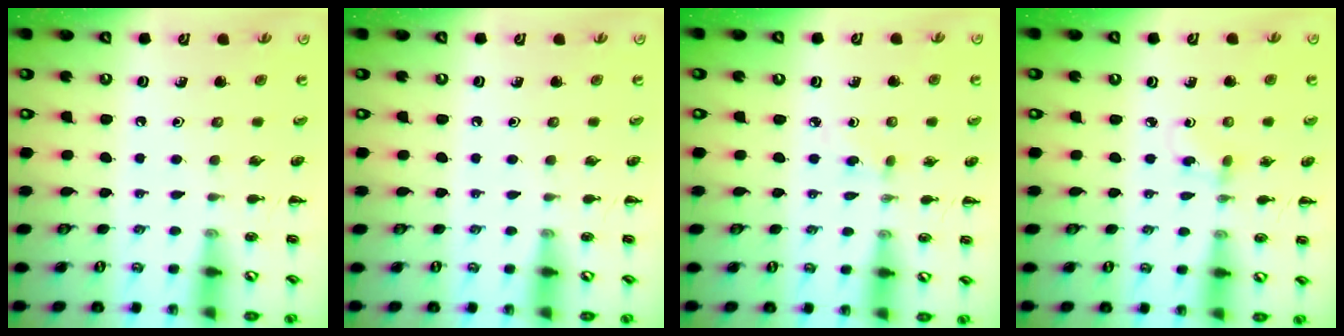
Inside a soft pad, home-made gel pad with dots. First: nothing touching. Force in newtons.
{"total": 0.0}
{"total": 3.0, "press": 2.8, "slide": 1.1}
{"total": 2.0, "press": 1.7, "slide": 1.0}